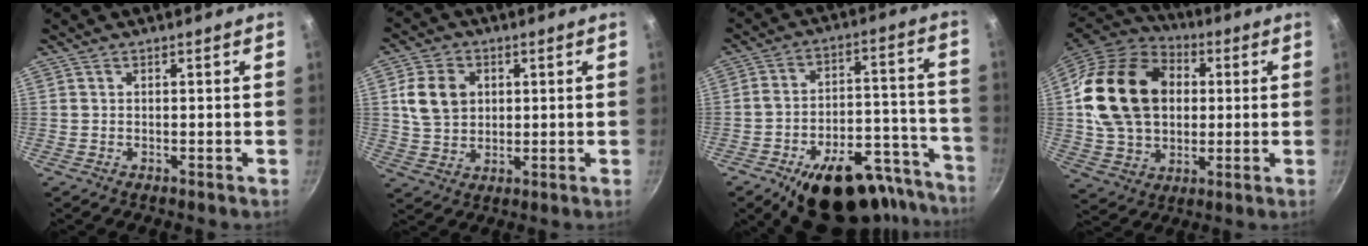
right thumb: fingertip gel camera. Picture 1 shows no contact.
{"total": 9.0, "force": [1.9, 7.1, 5.1], "torque": [-0.072, 0.000, 0.035]}
{"total": 26.8, "force": [-17.3, 12.9, 15.8], "torque": [-0.161, 0.098, -0.236]}
{"total": 23.3, "force": [3.3, 17.7, 14.9], "torque": [-0.246, 0.021, 0.062]}